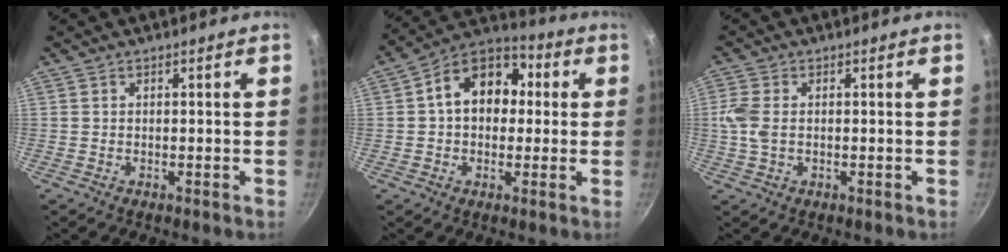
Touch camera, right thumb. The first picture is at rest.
{"total": 13.8, "force": [1.8, 10.2, 9.1], "torque": [-0.101, 0.033, 0.006]}
{"total": 4.8, "force": [0.1, 3.0, 3.7], "torque": [-0.086, 0.005, -0.002]}